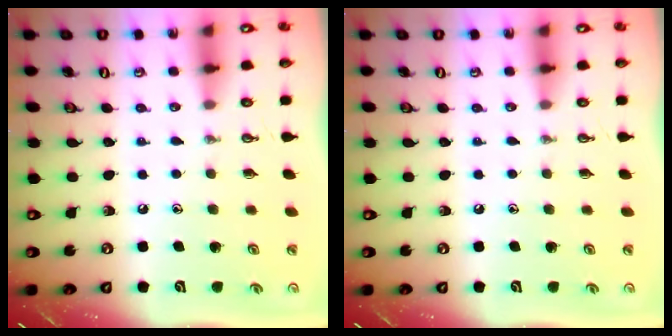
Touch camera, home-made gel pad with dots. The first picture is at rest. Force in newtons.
{"total": 0.0}